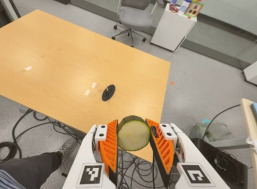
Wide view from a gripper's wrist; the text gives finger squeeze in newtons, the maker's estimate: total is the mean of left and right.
{"total": 11.9, "left": 11.4, "right": 12.3}